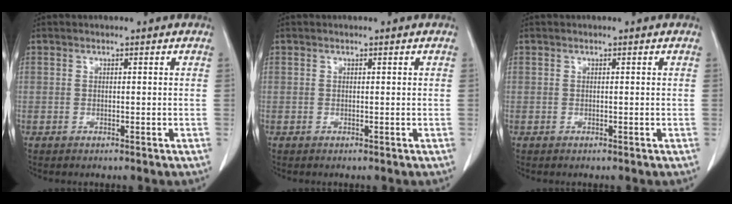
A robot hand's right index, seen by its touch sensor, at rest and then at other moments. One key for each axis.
{"total": 0.0}
{"total": 0.0}